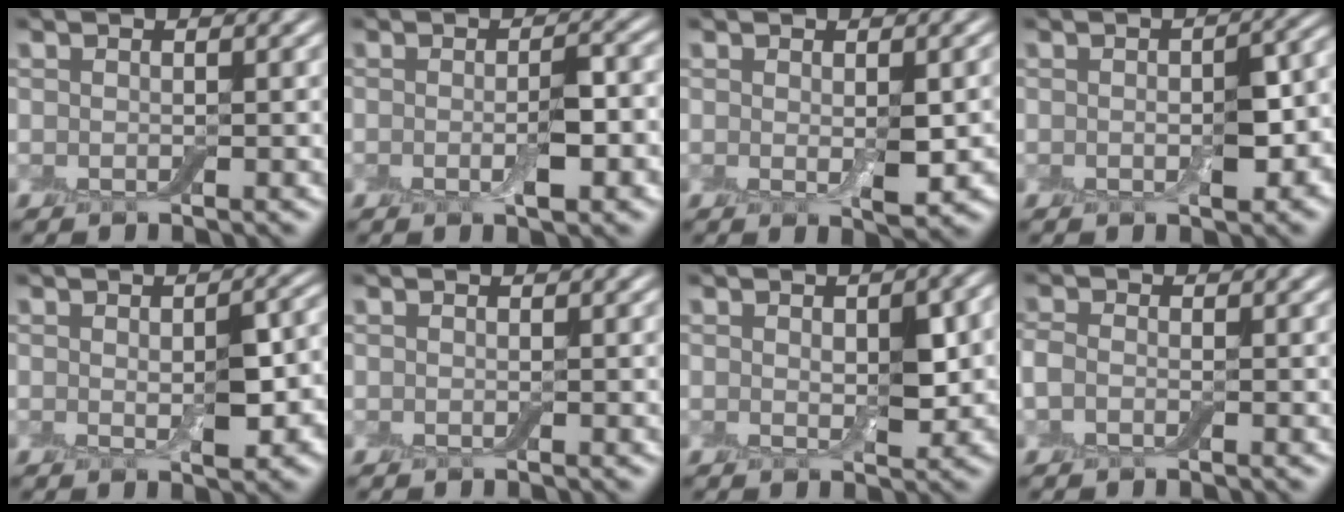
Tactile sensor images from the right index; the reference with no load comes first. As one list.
[{"total": 3.3, "force": [-0.7, 0.8, 3.1], "torque": [-0.056, -0.004, -0.012]}, {"total": 3.0, "force": [-0.2, 0.8, 2.9], "torque": [-0.047, -0.008, 0.001]}, {"total": 5.2, "force": [-0.8, 2.4, 4.5], "torque": [-0.066, -0.004, -0.012]}, {"total": 5.0, "force": [-0.3, 2.1, 4.6], "torque": [-0.068, -0.006, -0.001]}, {"total": 0.0}, {"total": 4.0, "force": [0.1, 2.0, 3.4], "torque": [-0.054, -0.003, 0.005]}, {"total": 1.4, "force": [-0.5, 0.9, 0.9], "torque": [-0.021, 0.002, -0.015]}]